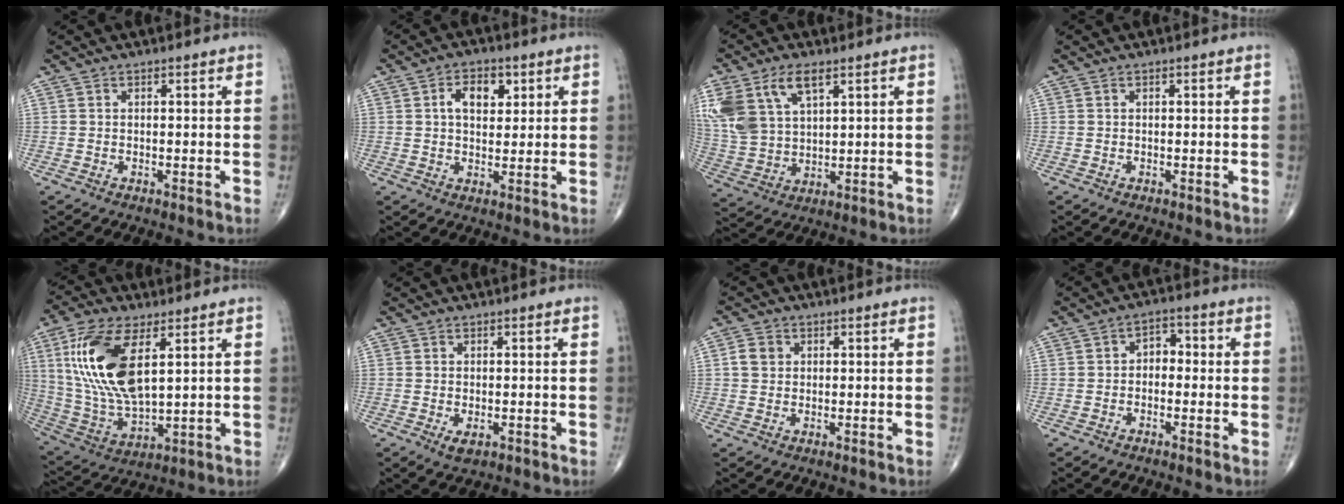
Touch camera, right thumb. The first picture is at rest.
{"total": 6.5, "force": [2.1, 4.0, 4.6], "torque": [-0.052, -0.002, 0.031]}
{"total": 14.8, "force": [7.0, 8.2, 10.2], "torque": [-0.220, -0.011, 0.144]}
{"total": 0.0}
{"total": 18.5, "force": [5.6, 8.3, 15.5], "torque": [-0.322, -0.020, 0.114]}
{"total": 2.1, "force": [-0.6, 1.1, 1.7], "torque": [-0.028, -0.004, -0.007]}
{"total": 3.1, "force": [0.6, 2.7, 1.5], "torque": [-0.019, 0.003, 0.010]}
{"total": 3.8, "force": [-0.4, 2.7, 2.6], "torque": [-0.020, 0.019, -0.019]}